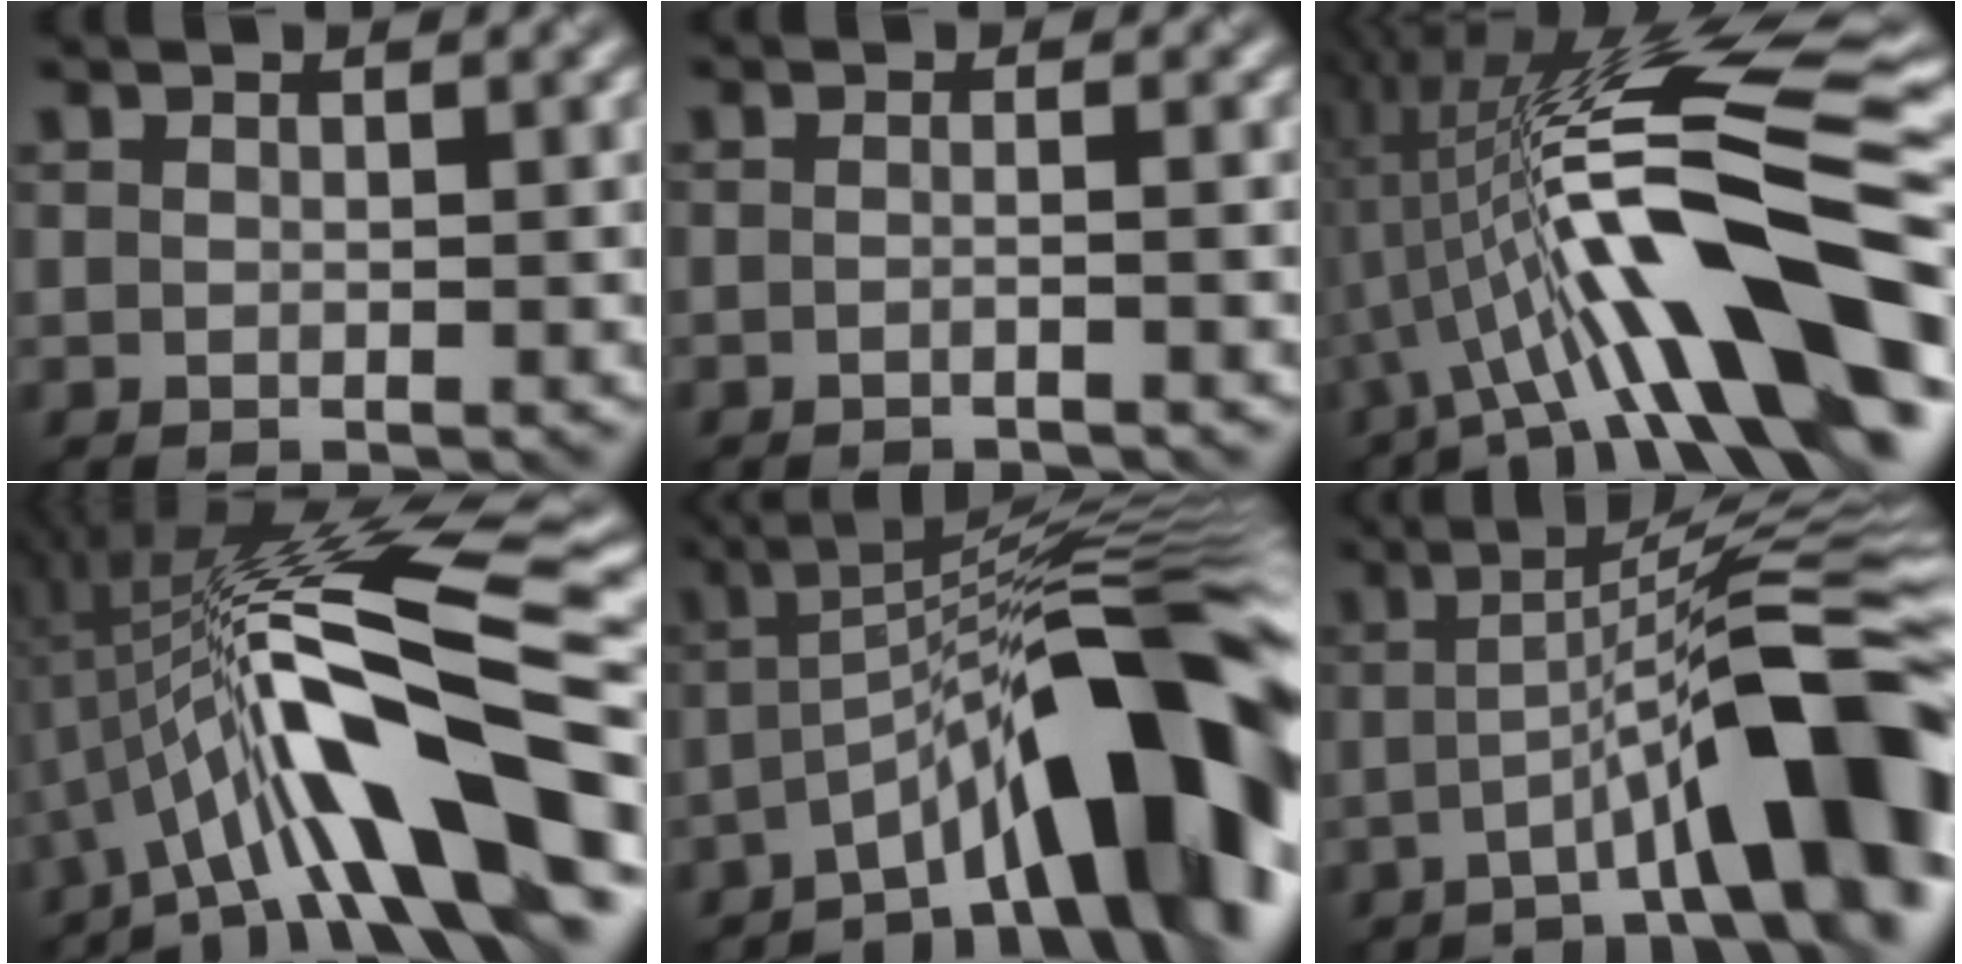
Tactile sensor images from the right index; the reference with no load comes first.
{"total": 1.2, "force": [-0.9, 0.3, 0.8], "torque": [-0.007, -0.010, -0.028]}
{"total": 14.1, "force": [-3.2, 3.2, 13.4], "torque": [-0.215, 0.033, -0.057]}
{"total": 13.4, "force": [-3.6, 3.1, 12.6], "torque": [-0.204, 0.028, -0.067]}
{"total": 12.3, "force": [-5.3, 3.1, 10.6], "torque": [-0.136, 0.020, -0.090]}
{"total": 10.8, "force": [-3.6, 1.8, 10.0], "torque": [-0.127, 0.022, -0.064]}